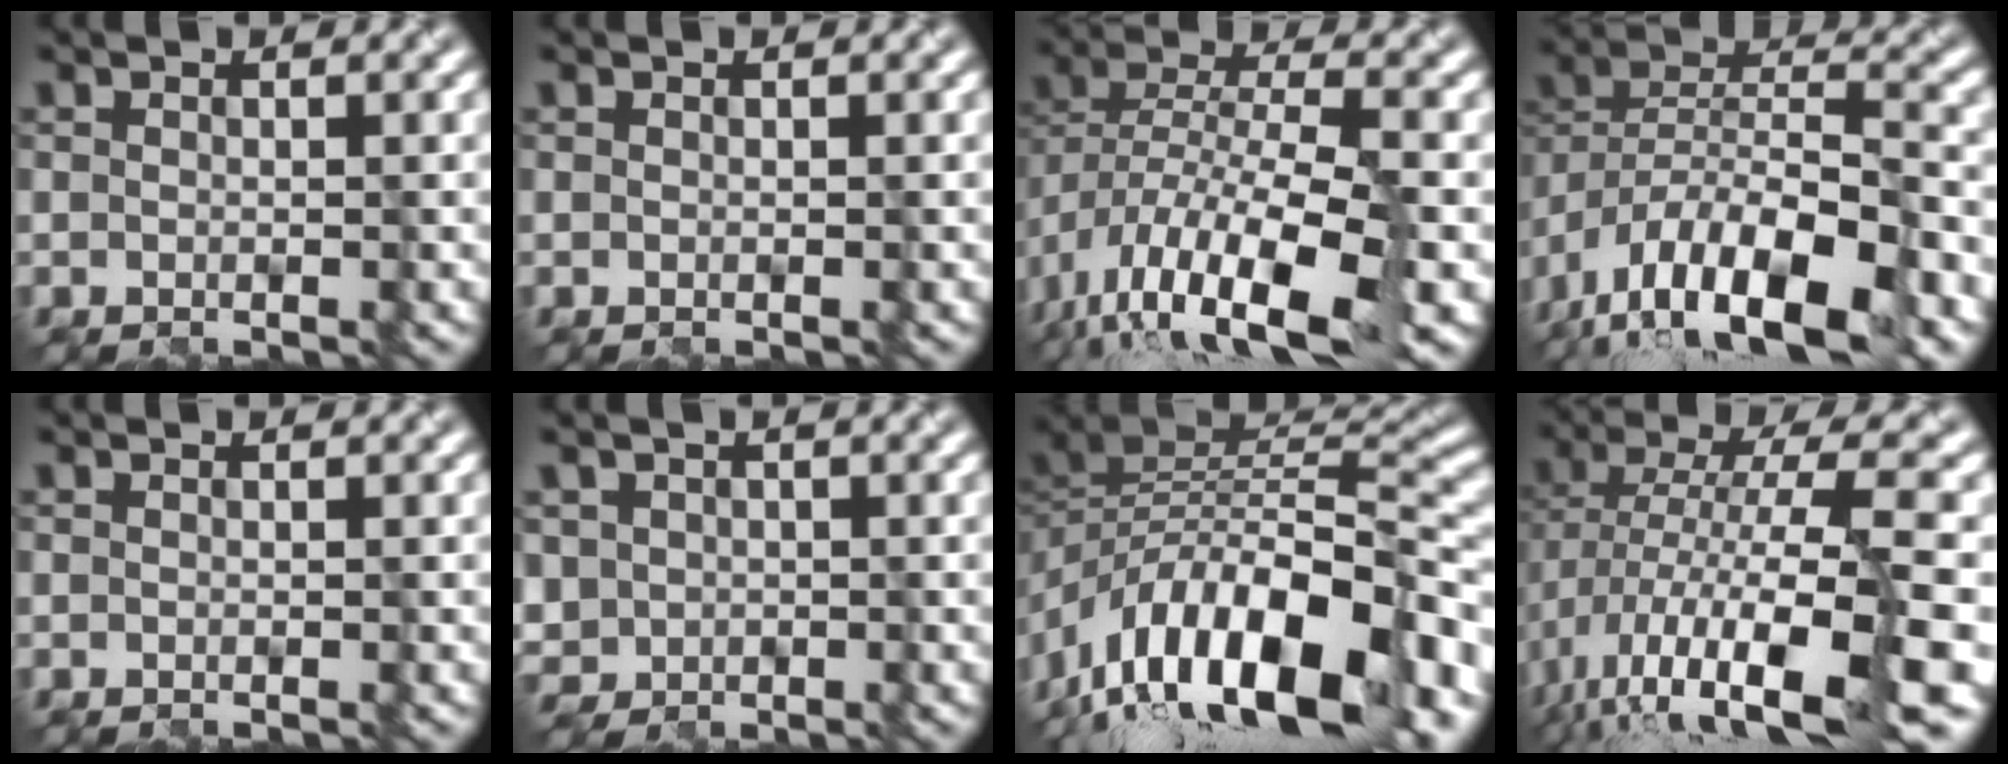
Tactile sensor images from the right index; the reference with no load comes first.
{"total": 0.0}
{"total": 12.1, "force": [-6.2, 4.3, 9.4], "torque": [-0.167, -0.003, -0.121]}
{"total": 14.4, "force": [-9.4, 4.7, 9.8], "torque": [-0.176, 0.014, -0.171]}
{"total": 0.0}
{"total": 2.7, "force": [0.1, 2.6, 0.4], "torque": [-0.005, 0.011, 0.004]}
{"total": 16.9, "force": [-6.9, 6.4, 14.1], "torque": [-0.222, 0.028, -0.132]}
{"total": 13.7, "force": [-4.2, 3.8, 12.5], "torque": [-0.236, 0.012, -0.066]}